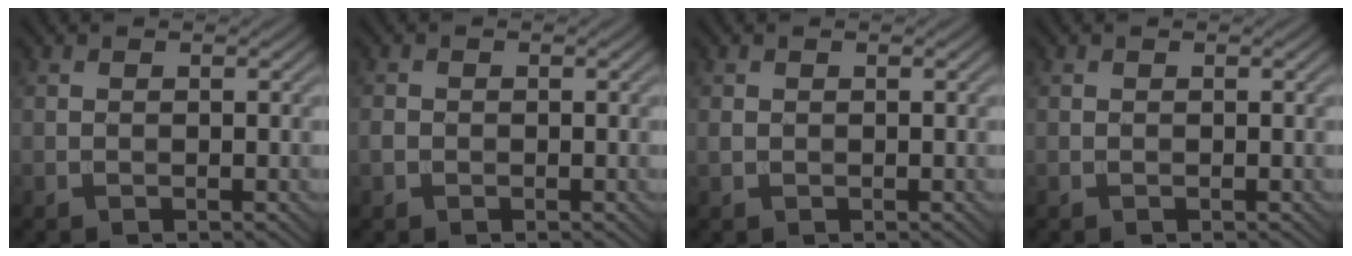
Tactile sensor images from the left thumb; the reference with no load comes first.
{"total": 1.1, "force": [-0.4, 1.0, 0.4], "torque": [-0.010, -0.003, -0.011]}
{"total": 0.7, "force": [0.1, 0.6, 0.4], "torque": [-0.011, -0.001, 0.003]}
{"total": 0.0}